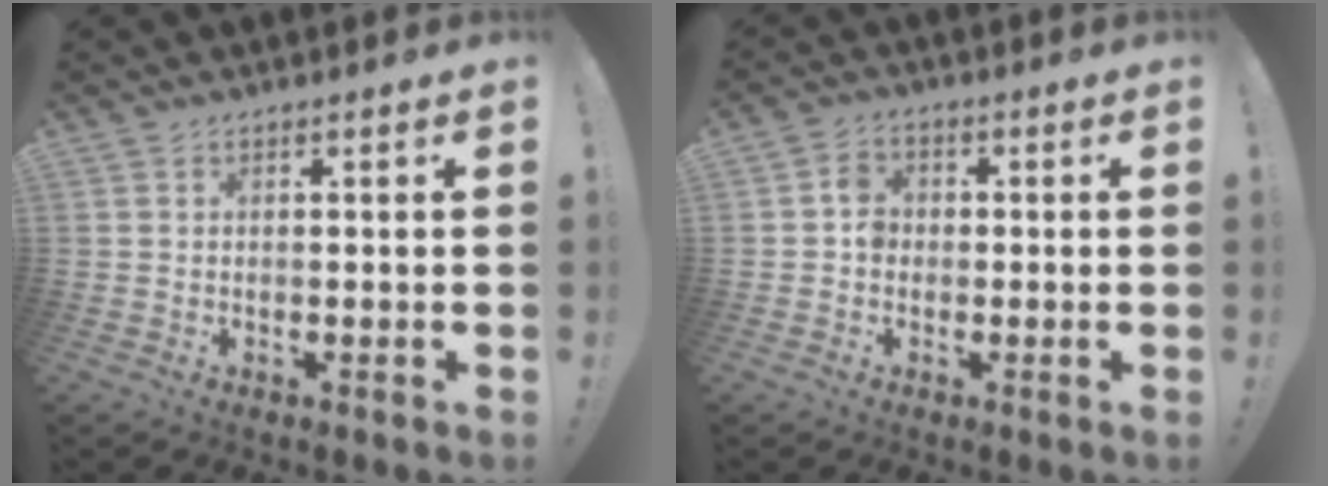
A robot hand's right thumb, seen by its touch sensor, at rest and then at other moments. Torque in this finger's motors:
{"motor_torque": [0.30, 0.84, 0.43, -0.37, 0.00]}